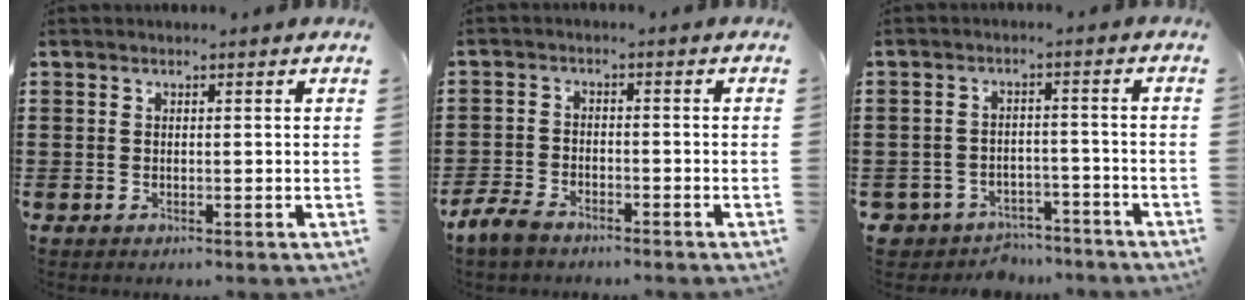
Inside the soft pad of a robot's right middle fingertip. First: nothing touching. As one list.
[{"total": 3.9, "force": [-3.3, 1.6, 1.4], "torque": [-0.054, -0.003, -0.076]}, {"total": 4.6, "force": [-4.4, 1.5, 0.1], "torque": [-0.021, 0.006, -0.096]}]